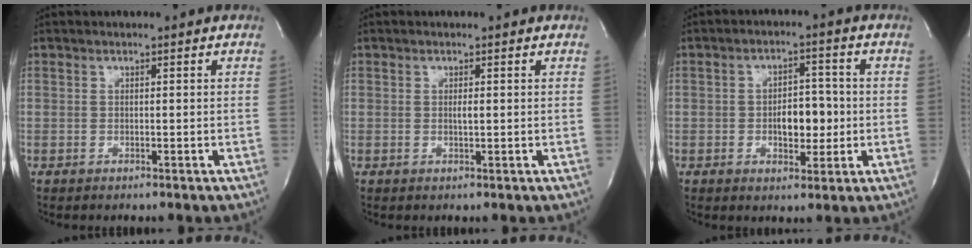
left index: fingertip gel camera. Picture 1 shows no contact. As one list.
[{"total": 0.9, "force": [0.1, 0.1, 0.8], "torque": [-0.020, -0.002, 0.002]}, {"total": 5.9, "force": [-0.7, 3.2, 5.0], "torque": [-0.075, 0.008, -0.008]}]